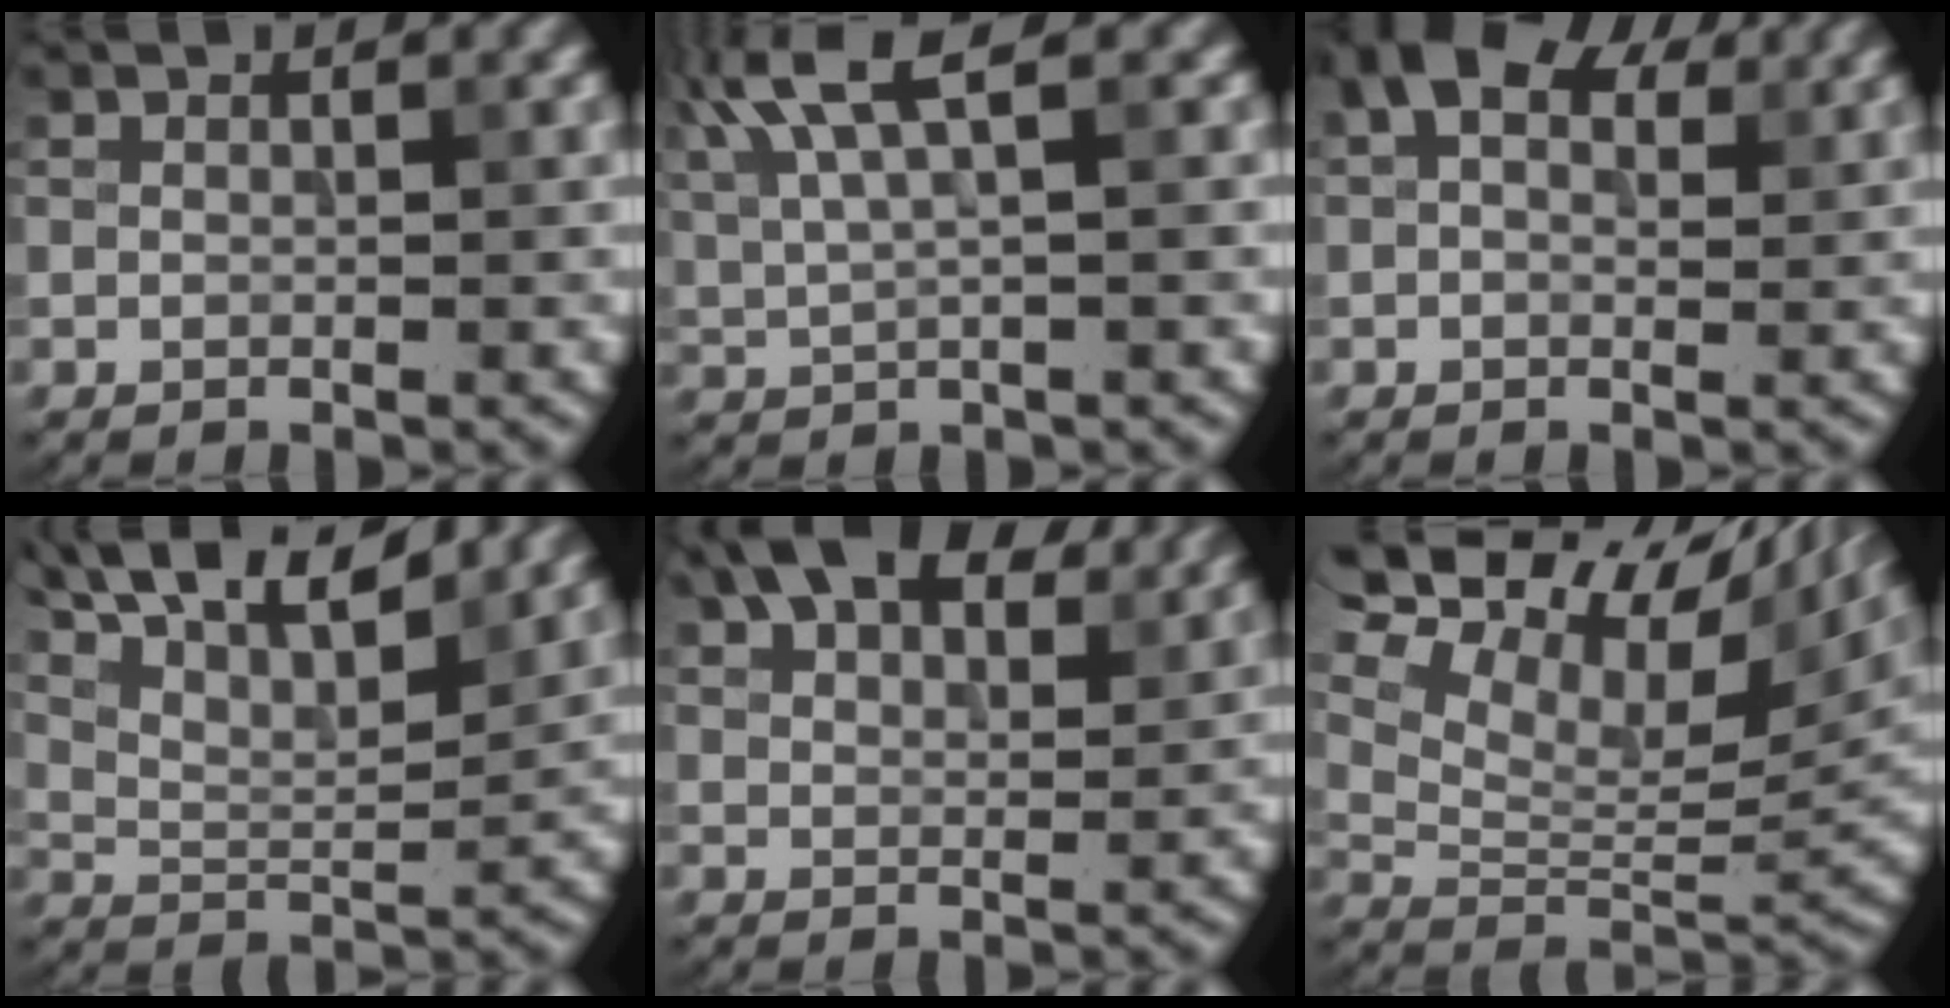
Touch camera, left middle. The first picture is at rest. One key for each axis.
{"total": 6.4, "fx": 3.6, "fy": 1.7, "fz": 5.0, "tx": -0.108, "ty": 0.018, "tz": 0.073}
{"total": 5.3, "fx": 2.3, "fy": 3.1, "fz": 3.6, "tx": -0.053, "ty": 0.009, "tz": 0.024}
{"total": 12.3, "fx": 9.4, "fy": 3.5, "fz": 7.1, "tx": -0.126, "ty": 0.019, "tz": 0.123}
{"total": 9.6, "fx": 6.7, "fy": 3.9, "fz": 5.6, "tx": -0.094, "ty": 0.022, "tz": 0.090}
{"total": 15.6, "fx": 8.8, "fy": 7.1, "fz": 10.7, "tx": -0.194, "ty": 0.050, "tz": 0.156}